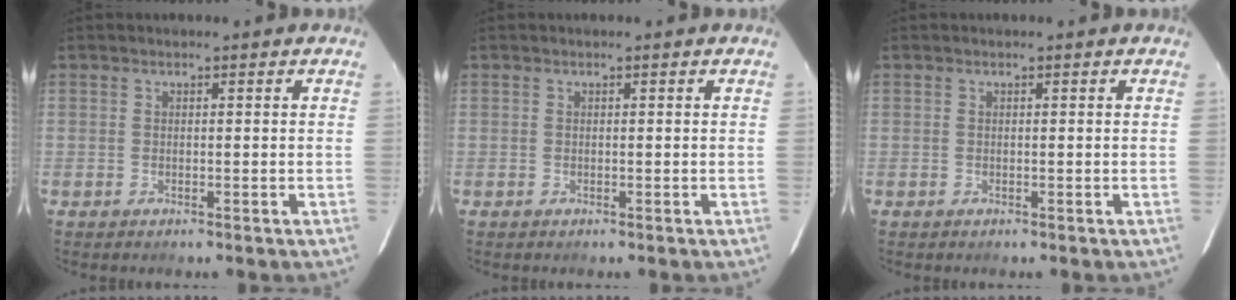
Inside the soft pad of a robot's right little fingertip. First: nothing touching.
{"total": 0.0}
{"total": 0.0}